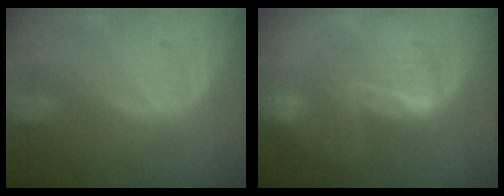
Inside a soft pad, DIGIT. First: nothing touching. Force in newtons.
{"total": 6.3, "press": 6.2, "slide": 1.5}